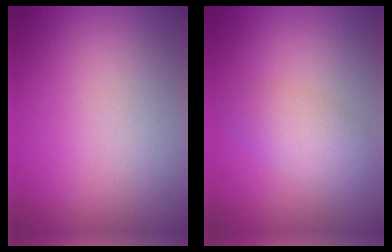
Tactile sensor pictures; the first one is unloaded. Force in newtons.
{"total": 2.7, "press": 2.7, "slide": 0.1}